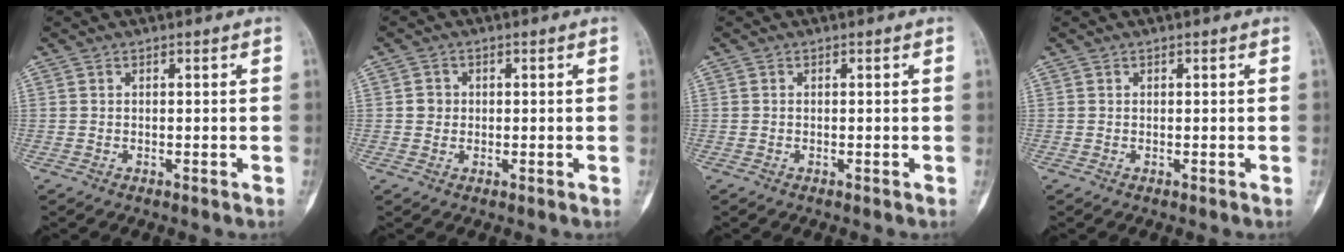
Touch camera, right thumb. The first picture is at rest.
{"total": 2.0, "force": [0.1, 1.9, 0.6], "torque": [0.002, 0.005, 0.000]}
{"total": 0.0}
{"total": 0.0}